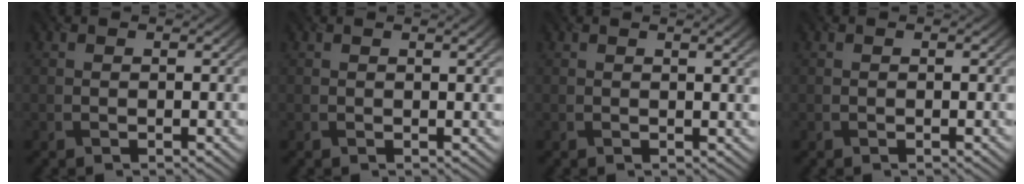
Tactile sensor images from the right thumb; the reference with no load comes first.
{"total": 1.6, "force": [0.9, 0.0, 1.3], "torque": [-0.016, 0.001, 0.014]}
{"total": 2.4, "force": [1.2, 0.3, 2.0], "torque": [-0.025, 0.002, 0.017]}
{"total": 0.0}